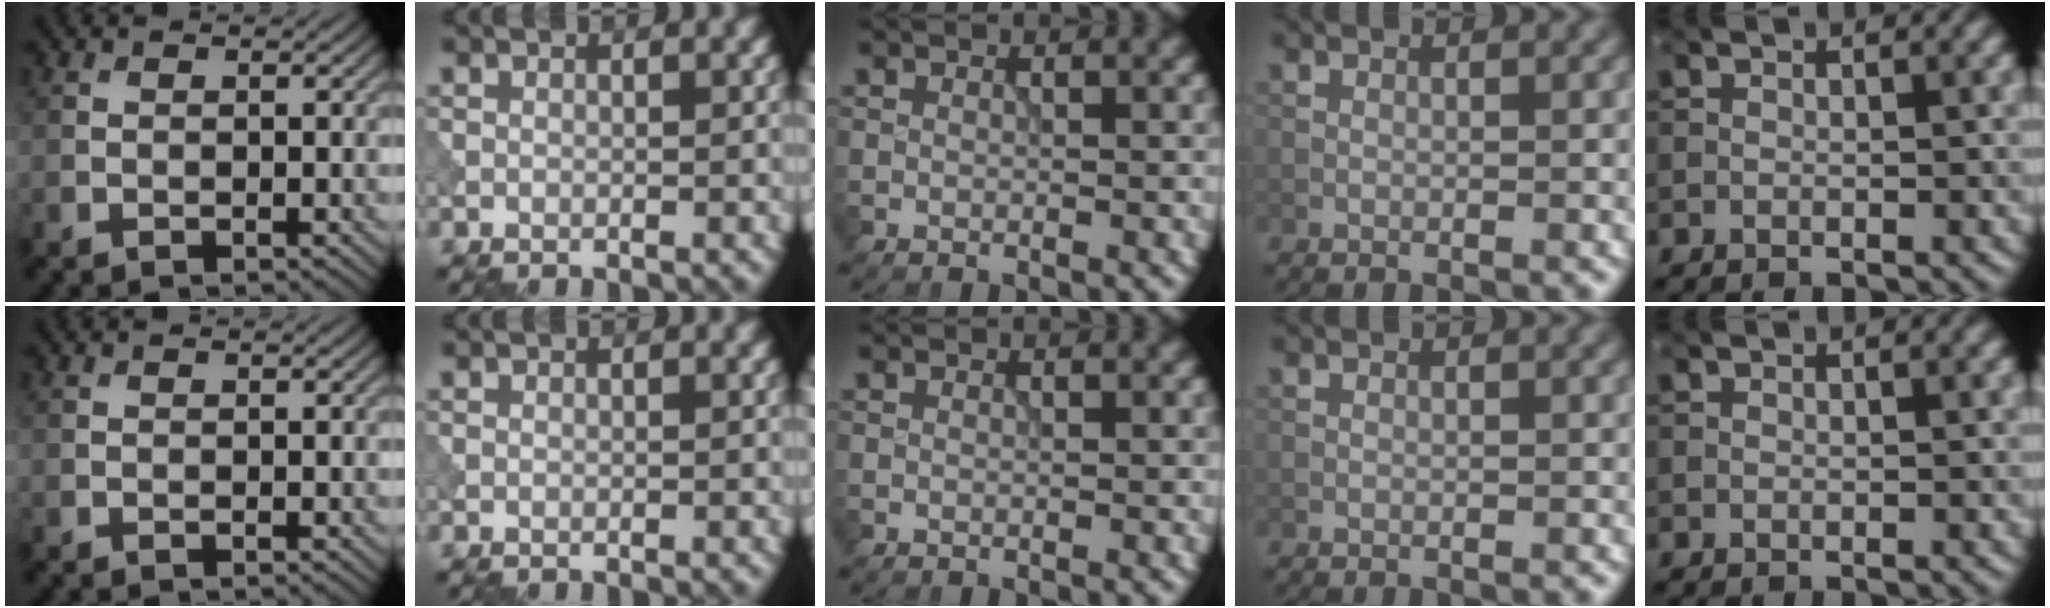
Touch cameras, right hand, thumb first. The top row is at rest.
{}